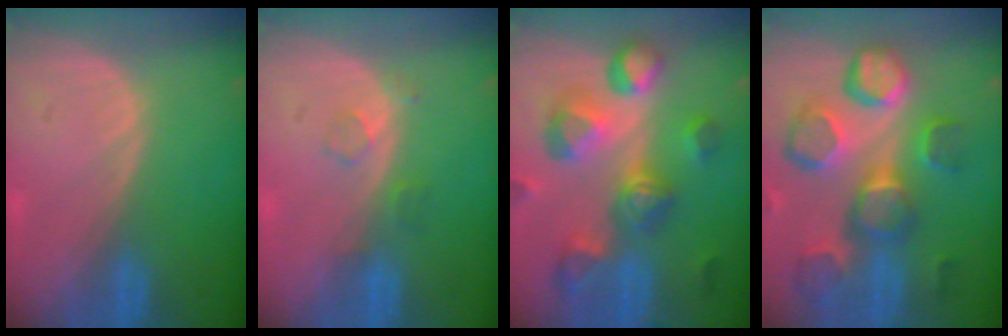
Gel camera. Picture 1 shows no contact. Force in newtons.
{"total": 2.1, "press": 2.1, "slide": 0.2}
{"total": 11.2, "press": 10.1, "slide": 5.0}
{"total": 12.7, "press": 11.2, "slide": 6.0}